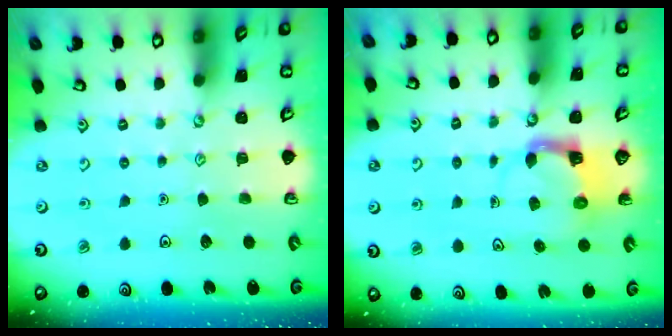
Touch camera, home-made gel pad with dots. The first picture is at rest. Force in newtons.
{"total": 3.9, "press": 3.8, "slide": 0.7}